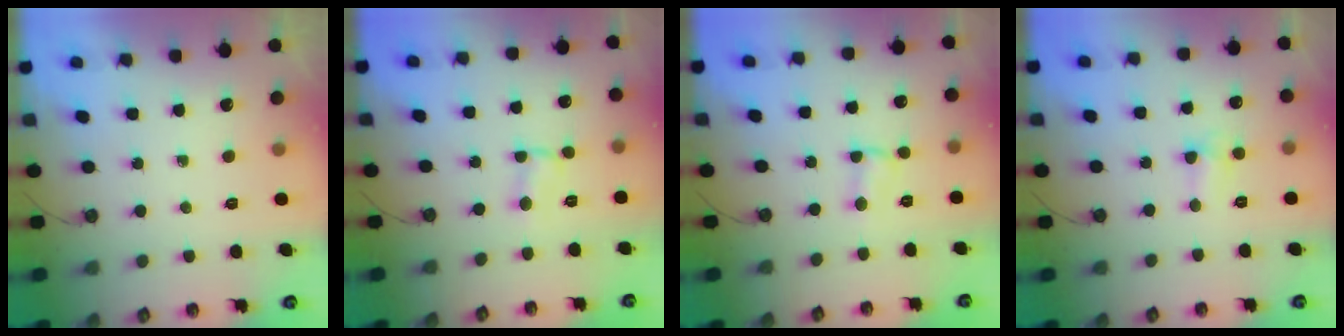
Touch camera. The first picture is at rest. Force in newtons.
{"total": 1.0, "press": 1.0, "slide": 0.2}
{"total": 1.7, "press": 1.6, "slide": 0.5}
{"total": 3.0, "press": 2.9, "slide": 0.6}